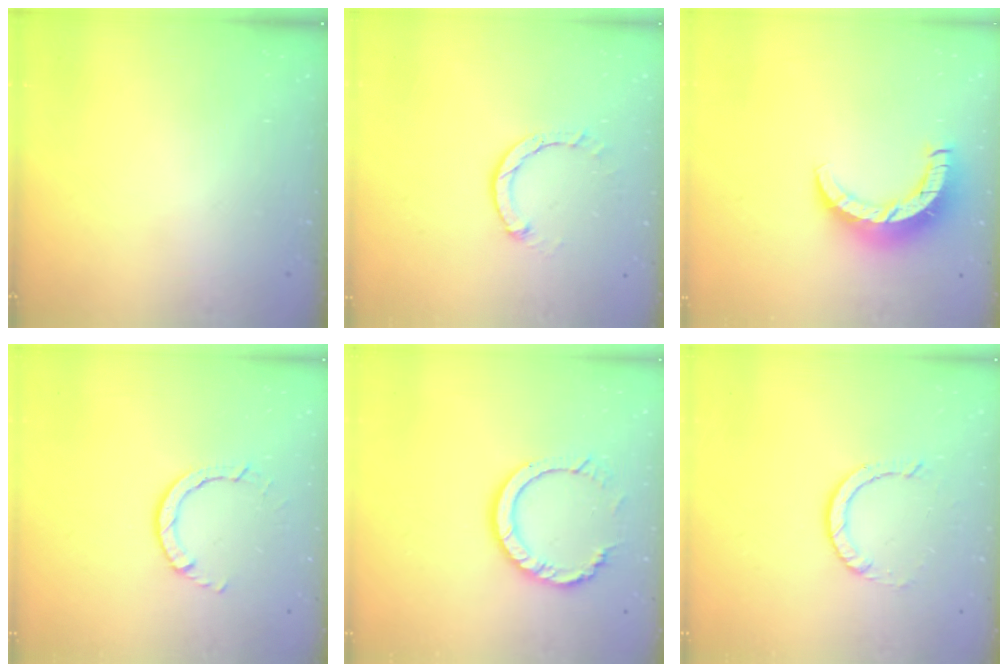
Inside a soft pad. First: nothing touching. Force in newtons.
{"total": 3.0, "press": 3.0, "slide": 0.4}
{"total": 9.7, "press": 9.7, "slide": 0.2}
{"total": 3.7, "press": 3.7, "slide": 0.4}
{"total": 10.1, "press": 10.1, "slide": 0.9}
{"total": 2.9, "press": 2.9, "slide": 0.2}